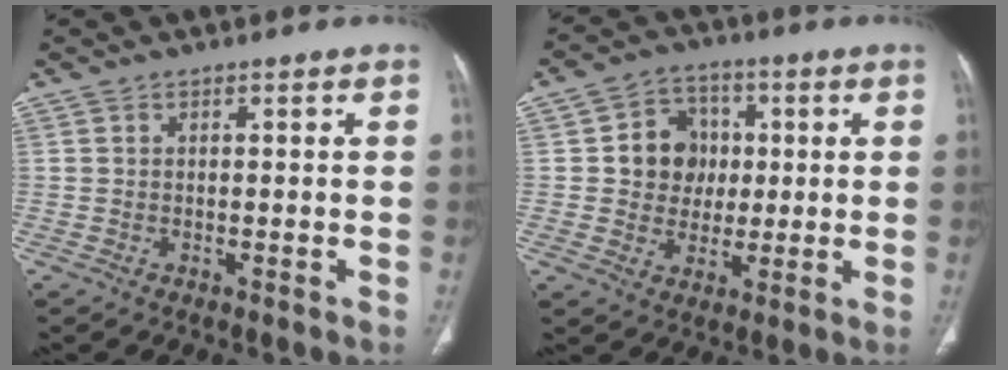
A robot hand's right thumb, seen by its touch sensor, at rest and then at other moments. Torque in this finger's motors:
{"motor_torque": [0.58, 0.71, 0.44, 0.03, 0.02]}